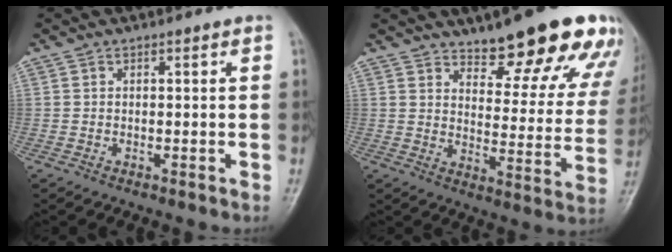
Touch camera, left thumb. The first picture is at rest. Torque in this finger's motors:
{"motor_torque": [0.68, 0.72, 1.53, -1.24, 0.08]}